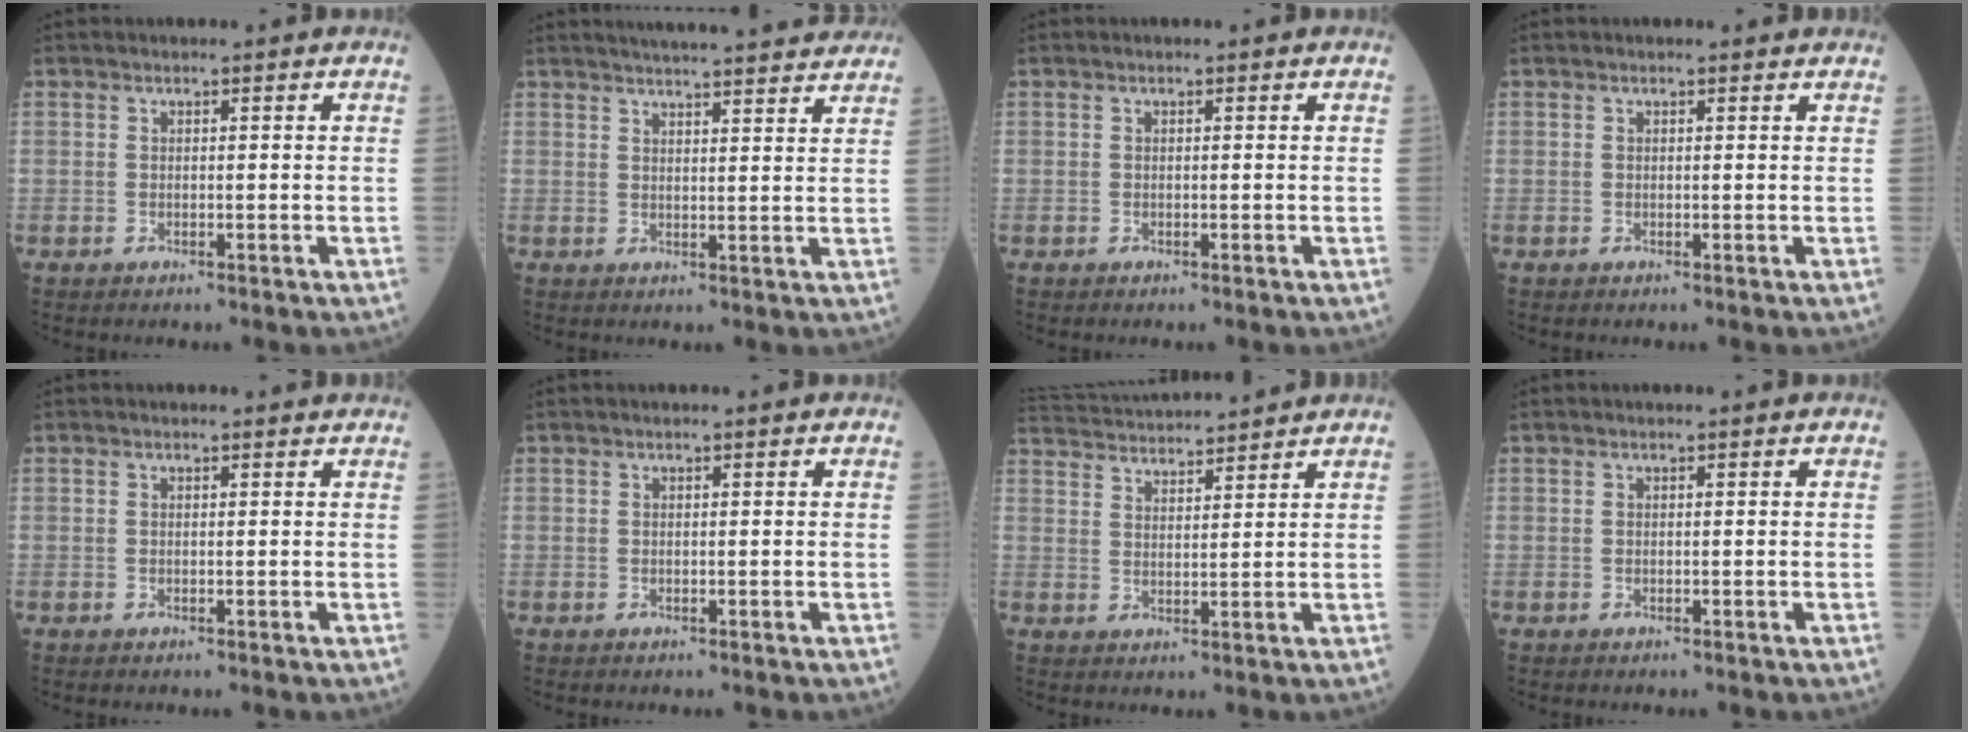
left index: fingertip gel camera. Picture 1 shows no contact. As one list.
[{"total": 15.1, "force": [13.9, 1.1, 5.8], "torque": [-0.080, 0.016, 0.170]}, {"total": 0.0}, {"total": 1.1, "force": [1.1, 0.1, 0.1], "torque": [-0.011, 0.002, 0.006]}, {"total": 1.6, "force": [1.5, 0.1, 0.2], "torque": [-0.010, 0.004, 0.011]}, {"total": 0.0}, {"total": 12.4, "force": [11.9, 0.8, 3.5], "torque": [-0.078, 0.037, 0.190]}, {"total": 0.0}]